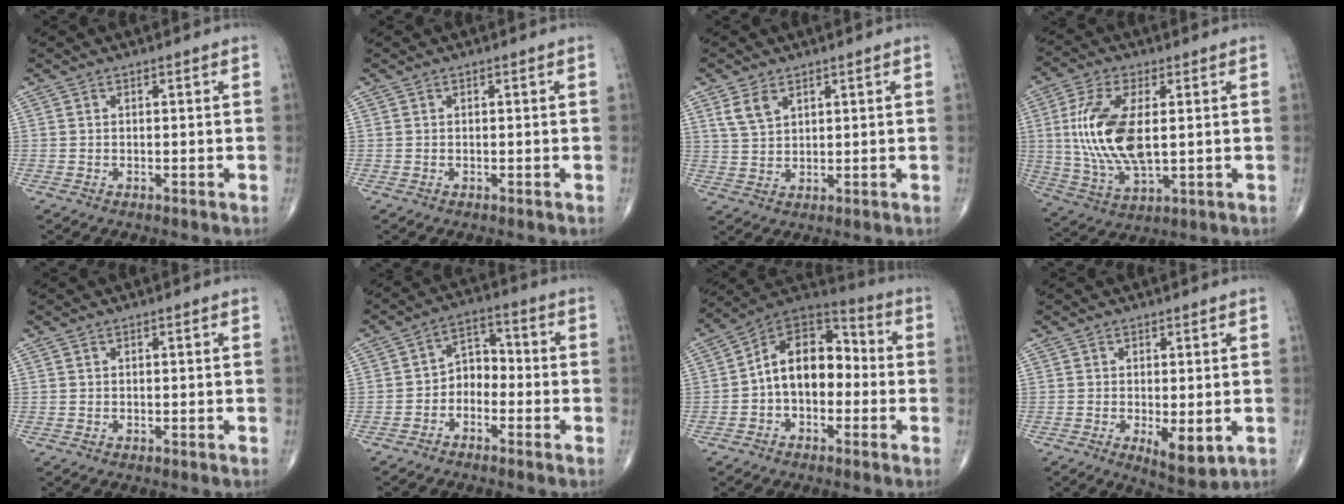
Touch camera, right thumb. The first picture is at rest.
{"total": 0.0}
{"total": 4.4, "force": [2.5, 2.6, 2.6], "torque": [-0.047, -0.007, 0.055]}
{"total": 15.5, "force": [1.6, 7.2, 13.7], "torque": [-0.285, -0.010, 0.037]}
{"total": 0.0}
{"total": 5.6, "force": [-2.1, 4.1, 3.2], "torque": [-0.029, 0.036, -0.051]}
{"total": 13.8, "force": [-1.2, 9.1, 10.3], "torque": [-0.130, 0.047, -0.036]}
{"total": 5.9, "force": [-1.2, 2.4, 5.3], "torque": [-0.075, -0.018, -0.009]}